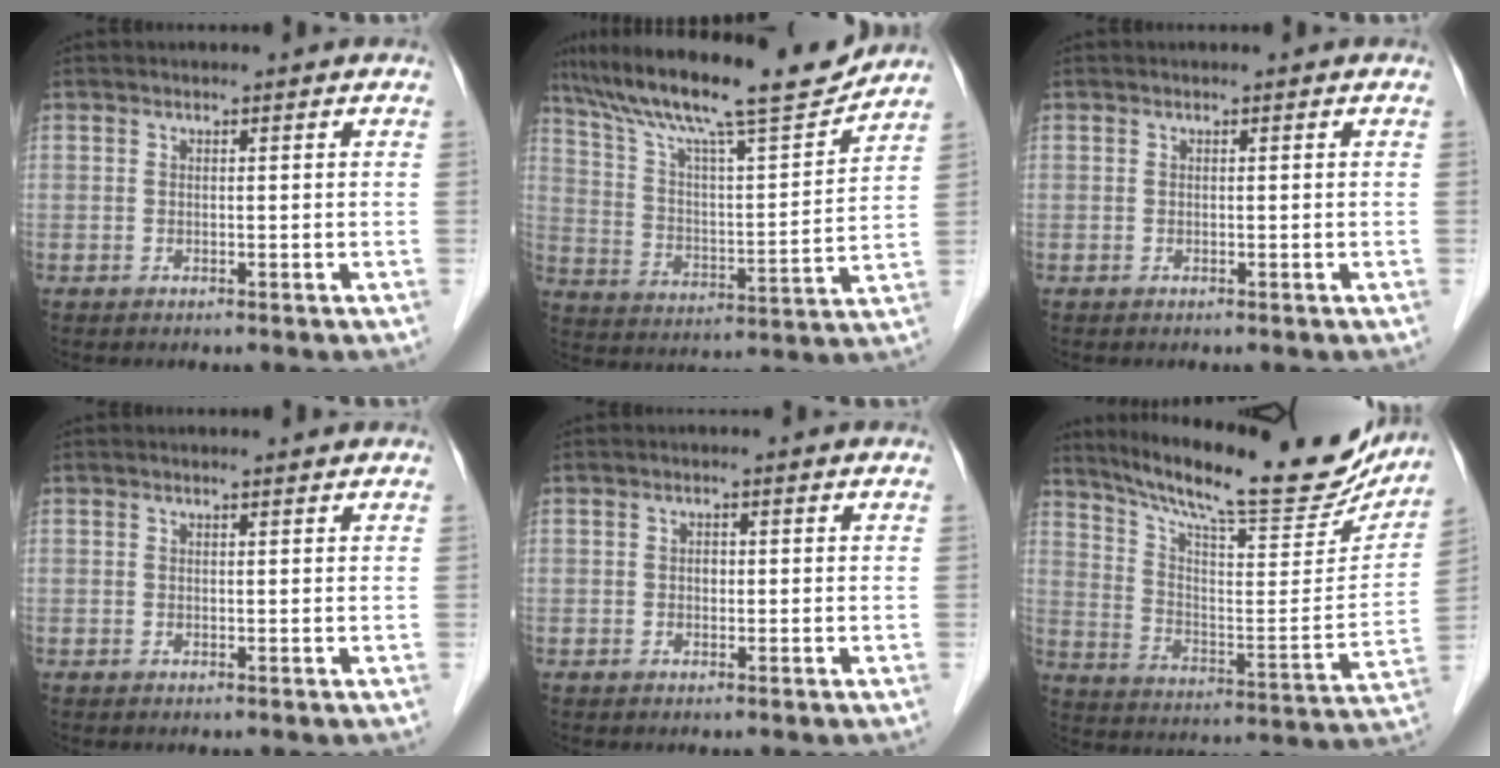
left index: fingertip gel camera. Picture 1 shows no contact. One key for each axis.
{"total": 19.7, "fx": 16.9, "fy": 1.2, "fz": 10.1, "tx": -0.178, "ty": 0.011, "tz": 0.275}
{"total": 0.0}
{"total": 1.2, "fx": 1.2, "fy": 0.0, "fz": 0.4, "tx": -0.010, "ty": 0.008, "tz": 0.019}
{"total": 0.8, "fx": 0.0, "fy": 0.6, "fz": 0.5, "tx": -0.008, "ty": 0.002, "tz": -0.002}
{"total": 25.1, "fx": 22.1, "fy": 3.6, "fz": 11.3, "tx": -0.184, "ty": -0.042, "tz": 0.309}